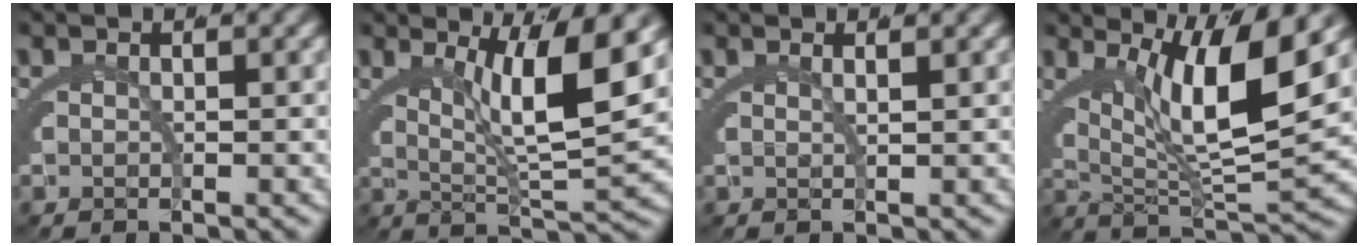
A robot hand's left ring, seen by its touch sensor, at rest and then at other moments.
{"total": 7.9, "force": [3.0, 1.5, 7.1], "torque": [-0.112, 0.001, 0.051]}
{"total": 1.2, "force": [0.9, -0.6, 0.5], "torque": [-0.012, -0.003, 0.020]}
{"total": 9.7, "force": [2.9, 3.3, 8.6], "torque": [-0.144, -0.002, 0.053]}